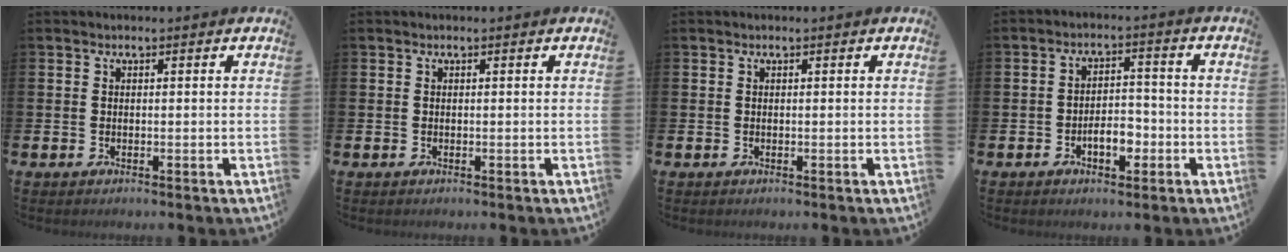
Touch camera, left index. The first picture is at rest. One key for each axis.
{"total": 0.0}
{"total": 0.0}
{"total": 4.4, "fx": -1.9, "fy": 2.4, "fz": 3.2, "tx": -0.049, "ty": 0.007, "tz": -0.038}